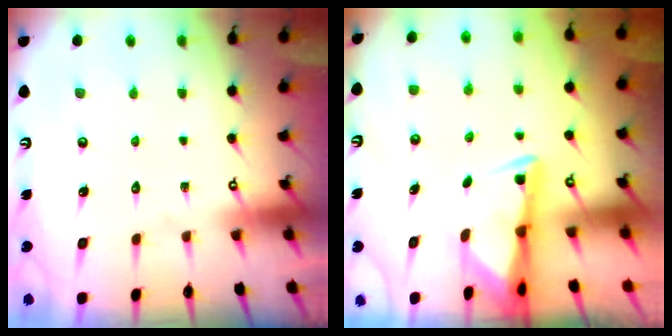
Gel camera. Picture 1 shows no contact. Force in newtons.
{"total": 2.8, "press": 2.8, "slide": 0.6}